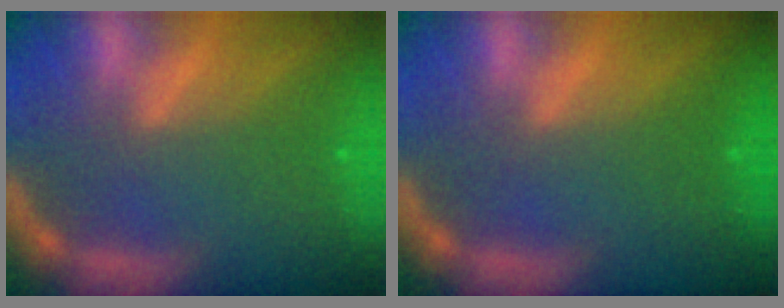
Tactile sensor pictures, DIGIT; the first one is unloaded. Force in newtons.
{"total": 0.0}